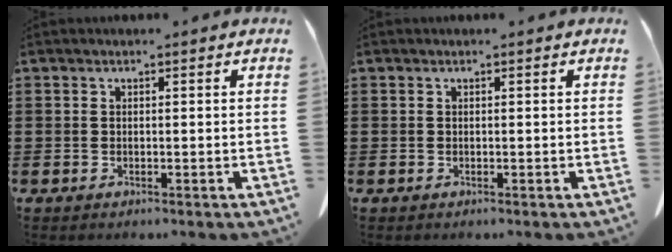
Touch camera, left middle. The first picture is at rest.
{"total": 0.0}